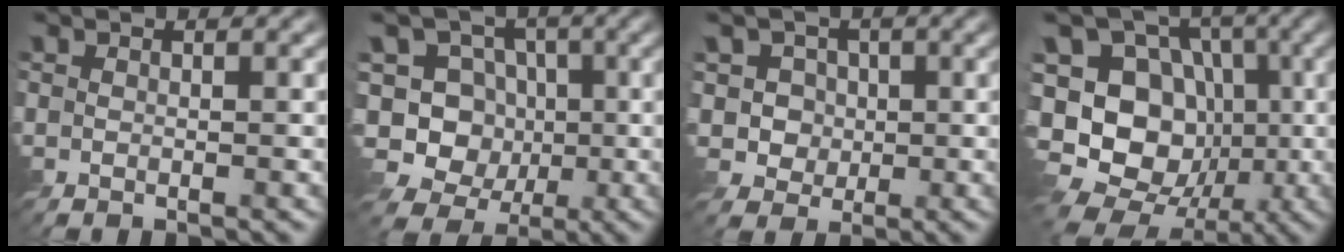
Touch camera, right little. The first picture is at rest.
{"total": 11.0, "force": [-1.6, 10.1, 4.2], "torque": [-0.117, 0.040, -0.061]}
{"total": 3.8, "force": [0.4, 3.6, 1.4], "torque": [-0.033, 0.000, 0.004]}
{"total": 16.7, "force": [-3.7, 14.4, 7.7], "torque": [-0.187, 0.028, -0.080]}